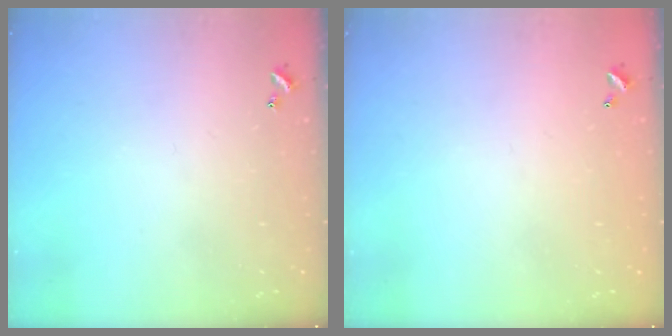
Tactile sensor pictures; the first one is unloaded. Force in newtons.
{"total": 2.8, "press": 2.8, "slide": 0.1}